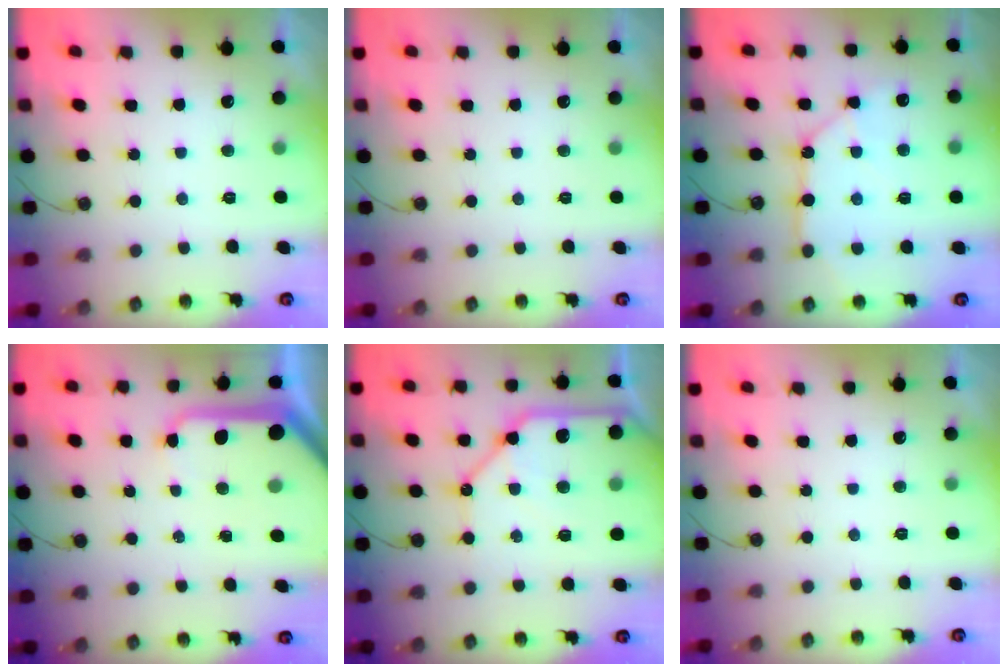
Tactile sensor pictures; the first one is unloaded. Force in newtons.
{"total": 0.0}
{"total": 10.5, "press": 10.4, "slide": 1.0}
{"total": 13.0, "press": 12.9, "slide": 1.7}
{"total": 17.9, "press": 17.8, "slide": 1.9}
{"total": 0.0}